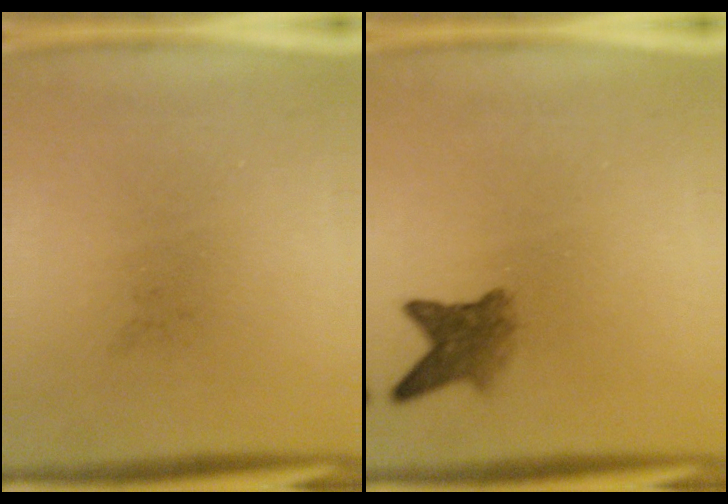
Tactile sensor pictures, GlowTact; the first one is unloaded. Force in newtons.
{"total": 3.7}